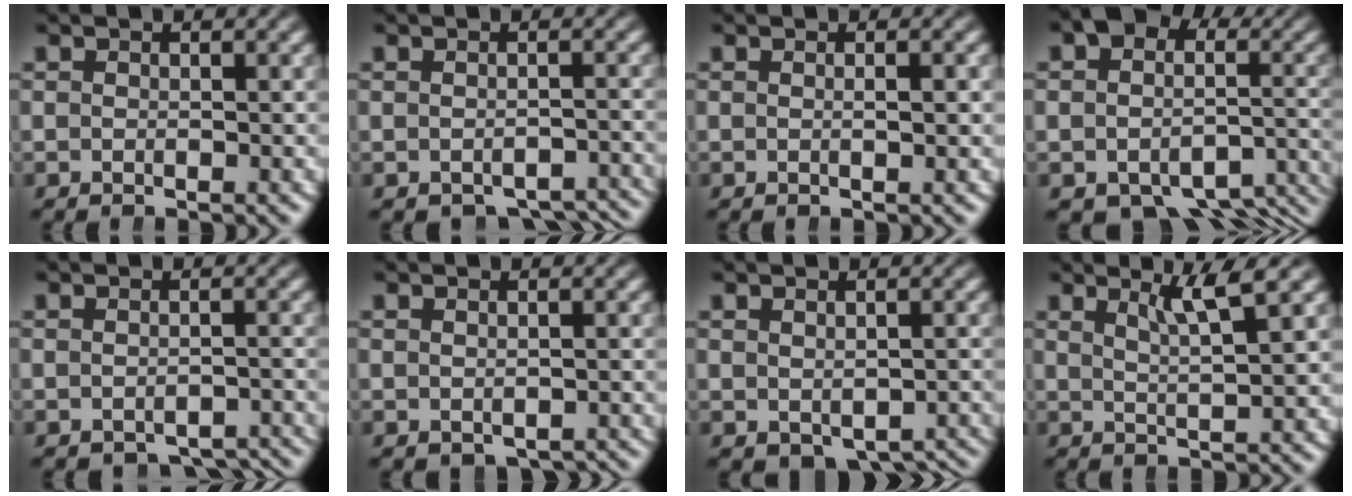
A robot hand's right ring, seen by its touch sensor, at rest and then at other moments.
{"total": 5.1, "force": [-4.8, 1.4, 1.1], "torque": [-0.004, -0.014, -0.068]}
{"total": 0.8, "force": [0.0, -0.1, 0.8], "torque": [-0.012, 0.001, -0.002]}
{"total": 8.0, "force": [-5.1, 5.0, 3.6], "torque": [-0.033, -0.022, -0.074]}
{"total": 4.7, "force": [-4.4, 1.2, 0.9], "torque": [-0.004, -0.015, -0.063]}
{"total": 1.9, "force": [-1.6, 0.9, 0.4], "torque": [-0.005, -0.014, -0.015]}
{"total": 4.7, "force": [-3.8, 1.9, 2.0], "torque": [-0.017, -0.024, -0.038]}
{"total": 2.9, "force": [1.9, -0.7, 2.1], "torque": [-0.036, -0.004, 0.039]}